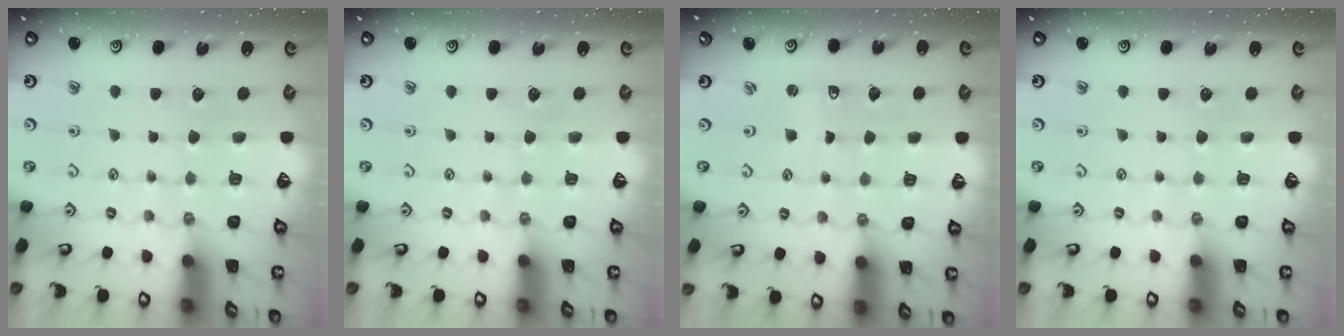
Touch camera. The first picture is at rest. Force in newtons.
{"total": 0.0}
{"total": 1.9, "press": 1.8, "slide": 0.4}
{"total": 0.0}